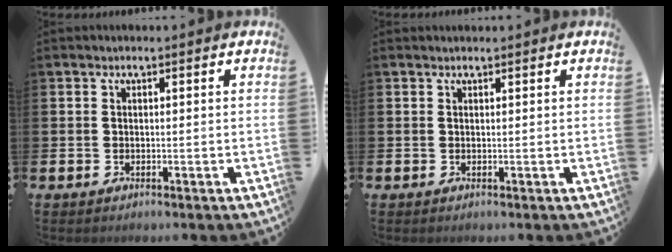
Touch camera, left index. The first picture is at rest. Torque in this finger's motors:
{"motor_torque": [0.50, -0.91, -0.03, -0.01]}